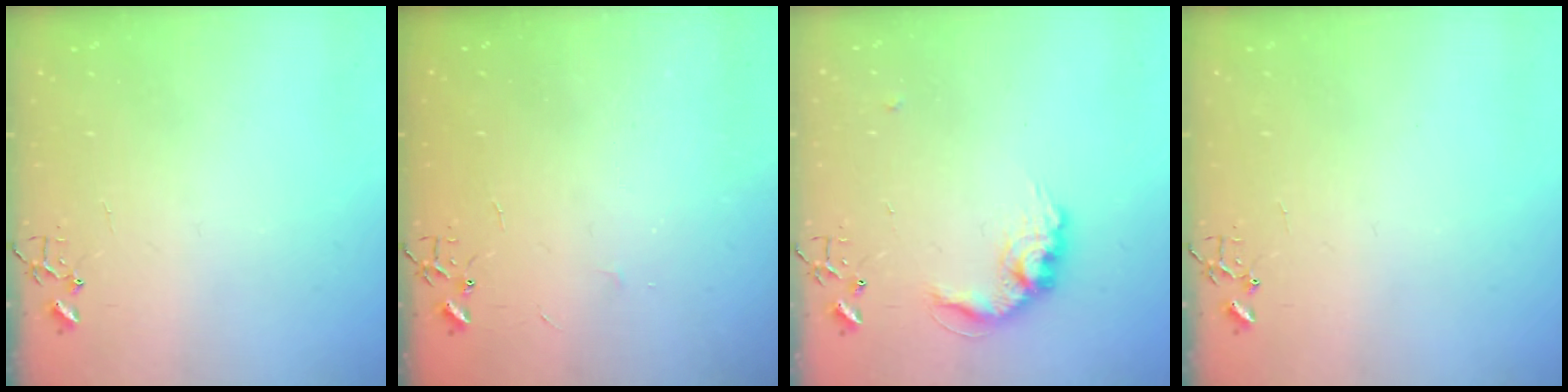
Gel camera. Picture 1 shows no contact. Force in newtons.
{"total": 2.1, "press": 2.1, "slide": 0.4}
{"total": 12.7, "press": 12.7, "slide": 0.6}
{"total": 0.0}